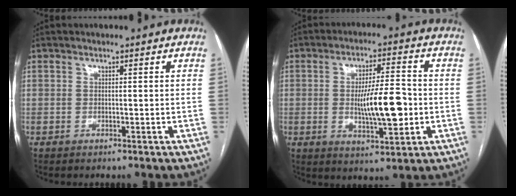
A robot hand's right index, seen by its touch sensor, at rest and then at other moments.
{"total": 10.3, "force": [-1.1, 2.4, 9.9], "torque": [-0.171, 0.001, -0.016]}